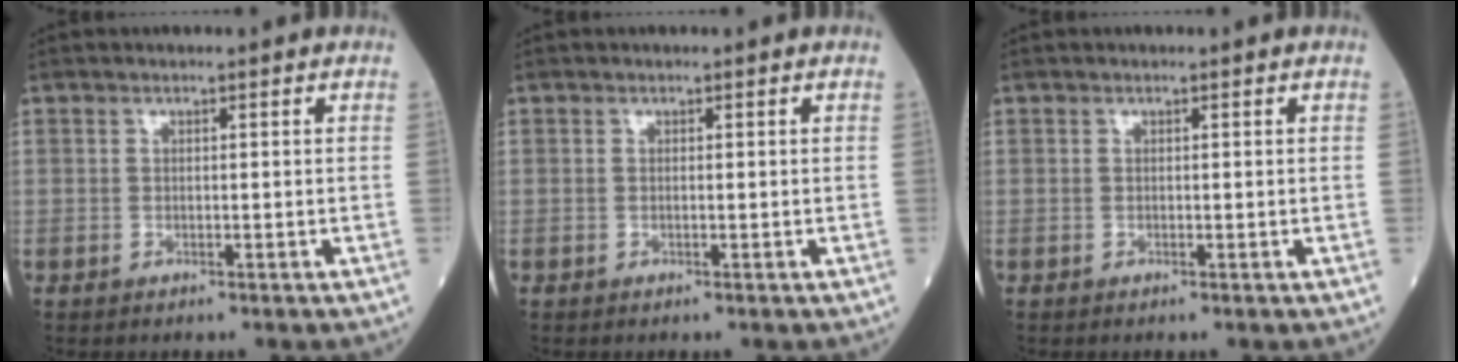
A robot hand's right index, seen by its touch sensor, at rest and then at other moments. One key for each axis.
{"total": 0.0}
{"total": 0.0}